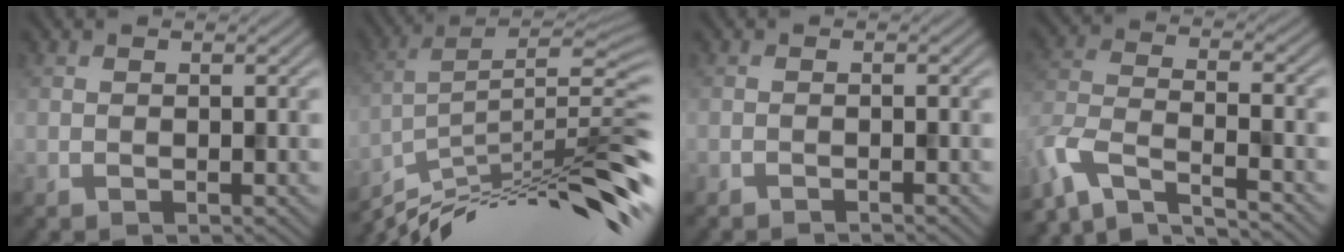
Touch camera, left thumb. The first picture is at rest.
{"total": 16.0, "force": [-11.3, 2.5, 11.0], "torque": [-0.202, 0.013, -0.199]}
{"total": 0.8, "force": [-0.7, -0.1, 0.2], "torque": [0.000, 0.000, -0.015]}
{"total": 9.4, "force": [-7.5, 2.3, 5.2], "torque": [-0.104, -0.008, -0.141]}